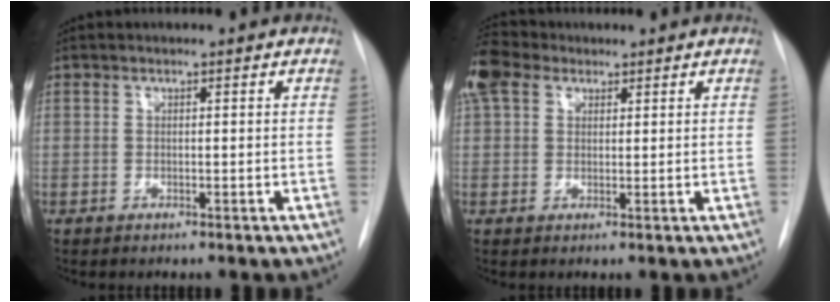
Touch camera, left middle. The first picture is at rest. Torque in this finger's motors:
{"motor_torque": [0.51, -0.20, 0.97, 0.21]}